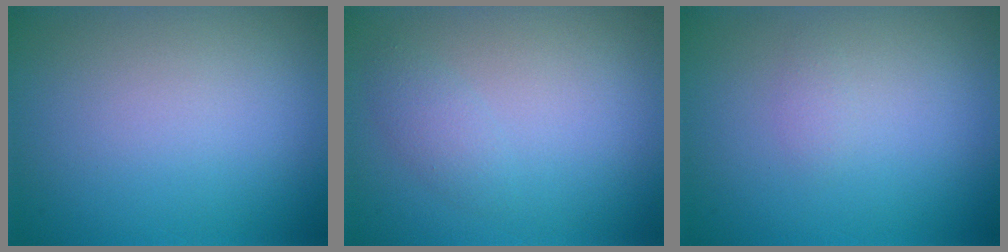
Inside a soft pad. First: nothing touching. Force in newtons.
{"total": 1.4, "press": 1.4, "slide": 0.1}
{"total": 0.7, "press": 0.7, "slide": 0.0}